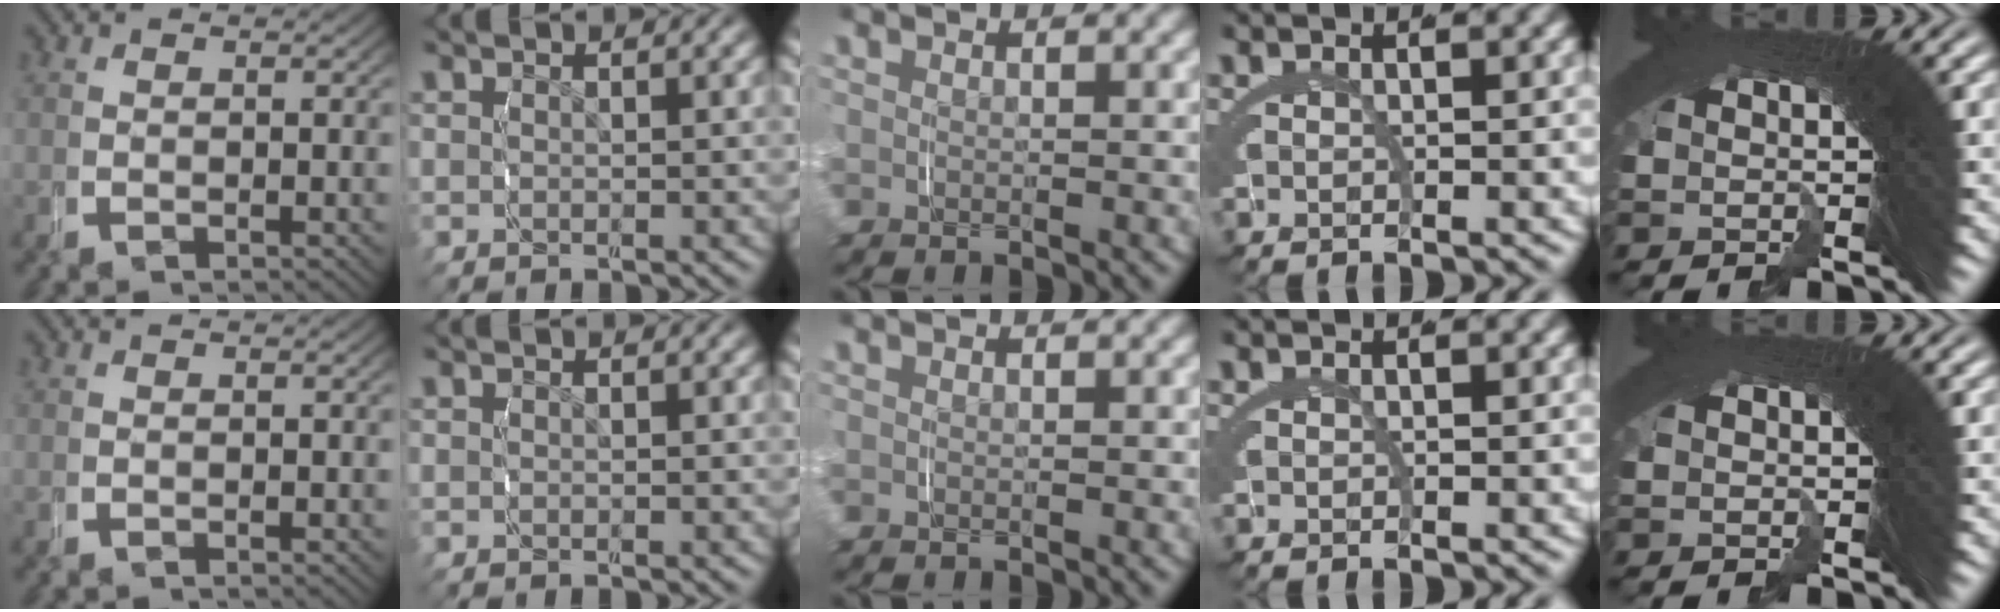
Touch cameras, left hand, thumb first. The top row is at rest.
{}